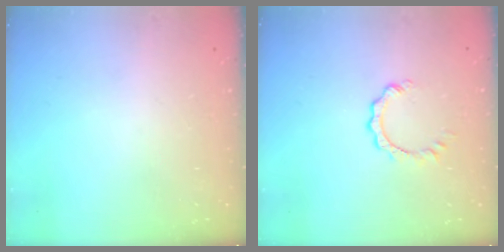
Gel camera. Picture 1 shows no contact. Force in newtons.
{"total": 3.5, "press": 3.5, "slide": 0.3}